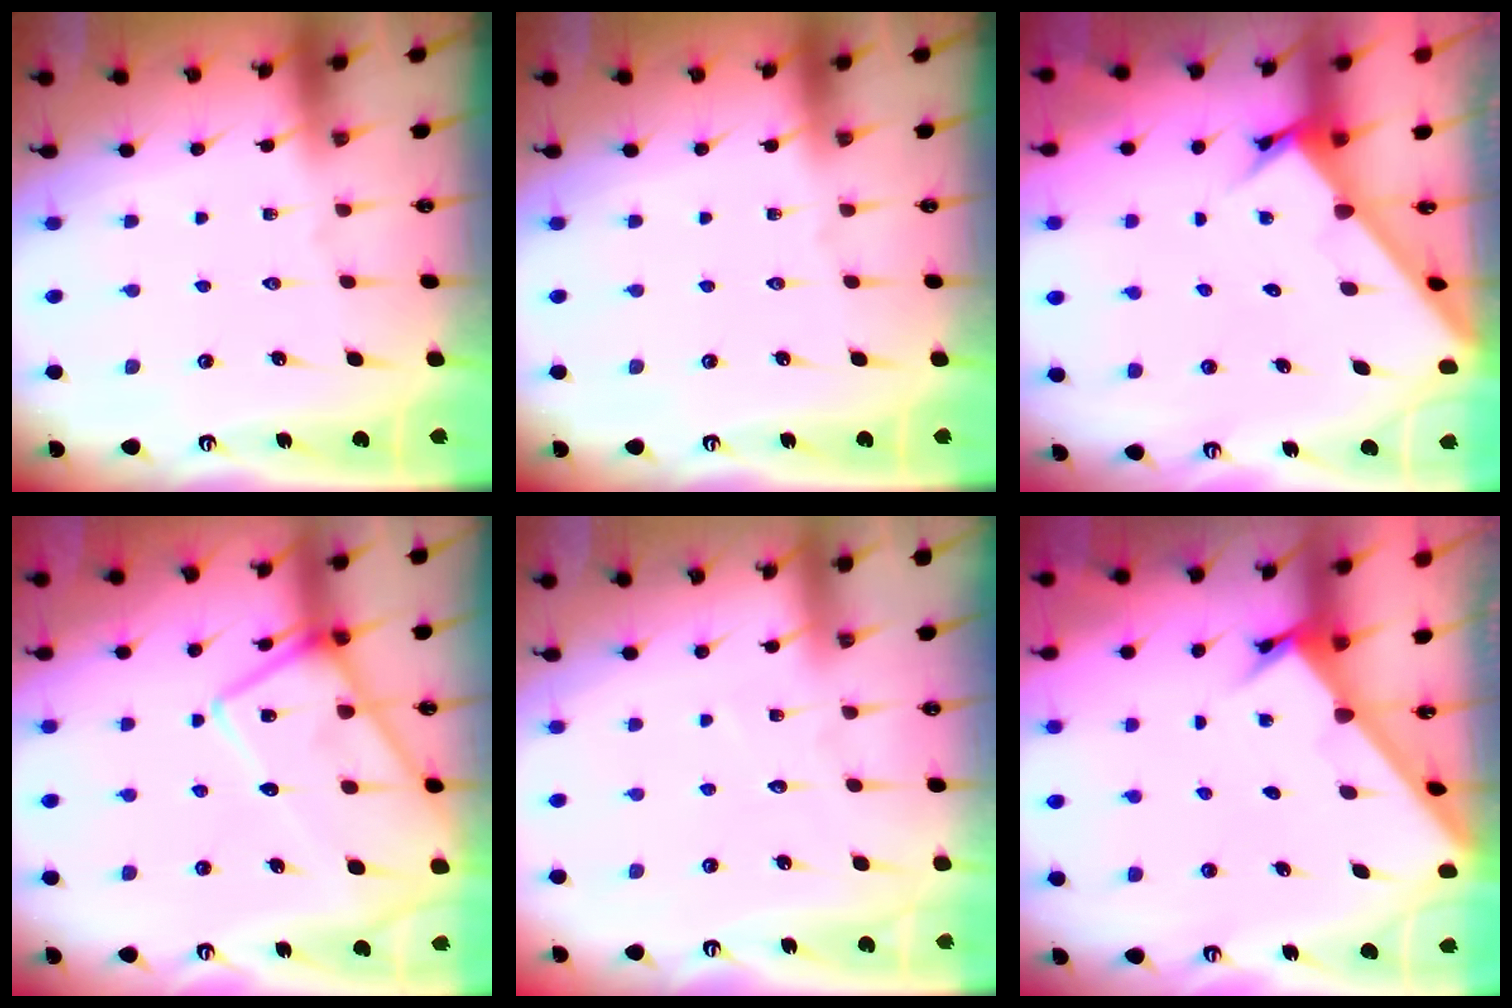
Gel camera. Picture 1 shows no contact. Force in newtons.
{"total": 0.0}
{"total": 2.9, "press": 2.9, "slide": 0.2}
{"total": 16.2, "press": 16.2, "slide": 1.4}
{"total": 3.0, "press": 2.9, "slide": 0.4}
{"total": 2.4, "press": 2.4, "slide": 0.3}